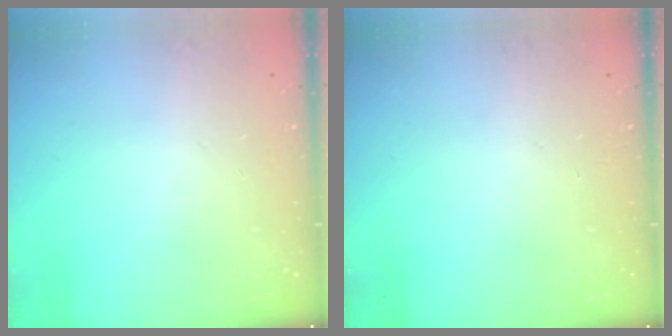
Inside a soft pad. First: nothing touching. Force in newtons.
{"total": 0.0}